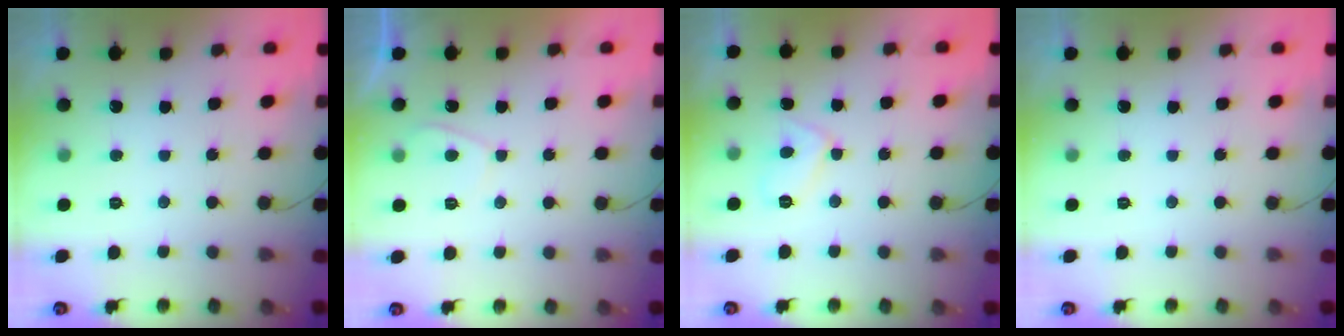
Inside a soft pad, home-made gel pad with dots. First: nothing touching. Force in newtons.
{"total": 2.4, "press": 2.3, "slide": 0.7}
{"total": 6.1, "press": 6.1, "slide": 0.5}
{"total": 0.0}